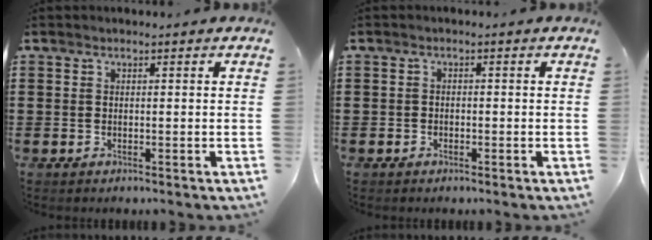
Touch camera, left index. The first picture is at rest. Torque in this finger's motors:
{"motor_torque": [-0.14, 0.28, -0.02, -0.01]}